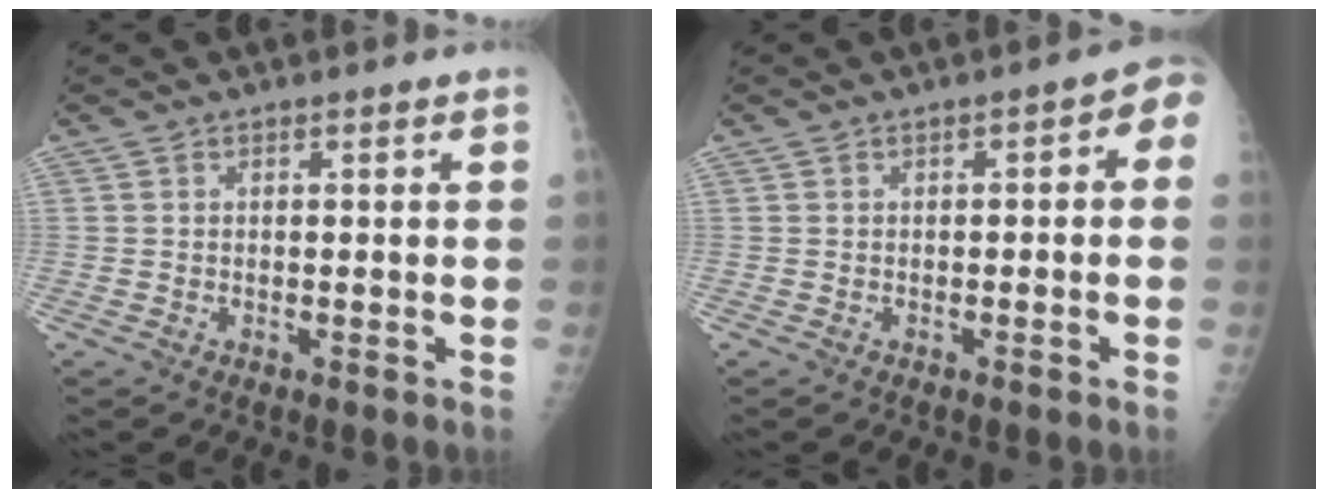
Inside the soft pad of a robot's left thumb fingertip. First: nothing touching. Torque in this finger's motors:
{"motor_torque": [-0.32, 0.23, 0.02, -0.09, 0.04]}